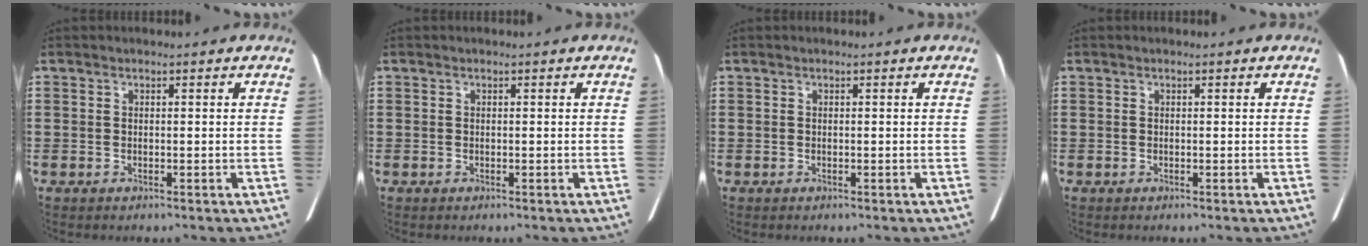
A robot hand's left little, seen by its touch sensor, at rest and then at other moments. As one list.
[{"total": 0.0}, {"total": 0.0}, {"total": 0.0}]